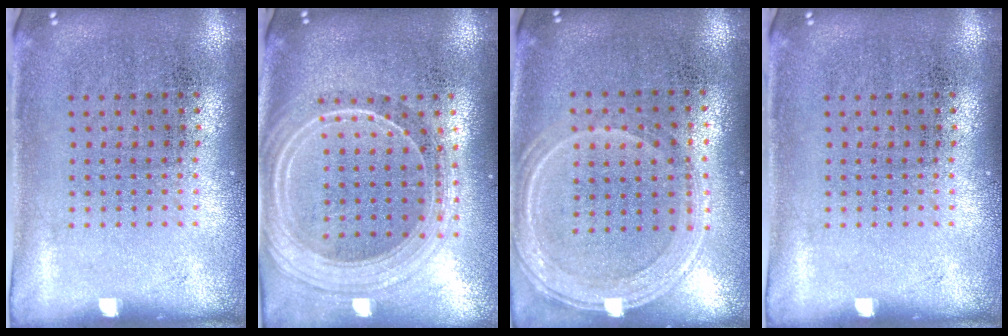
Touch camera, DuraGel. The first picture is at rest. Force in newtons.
{"total": 2.3, "press": 2.0, "slide": 1.2}
{"total": 1.3, "press": 1.2, "slide": 0.3}
{"total": 0.0}